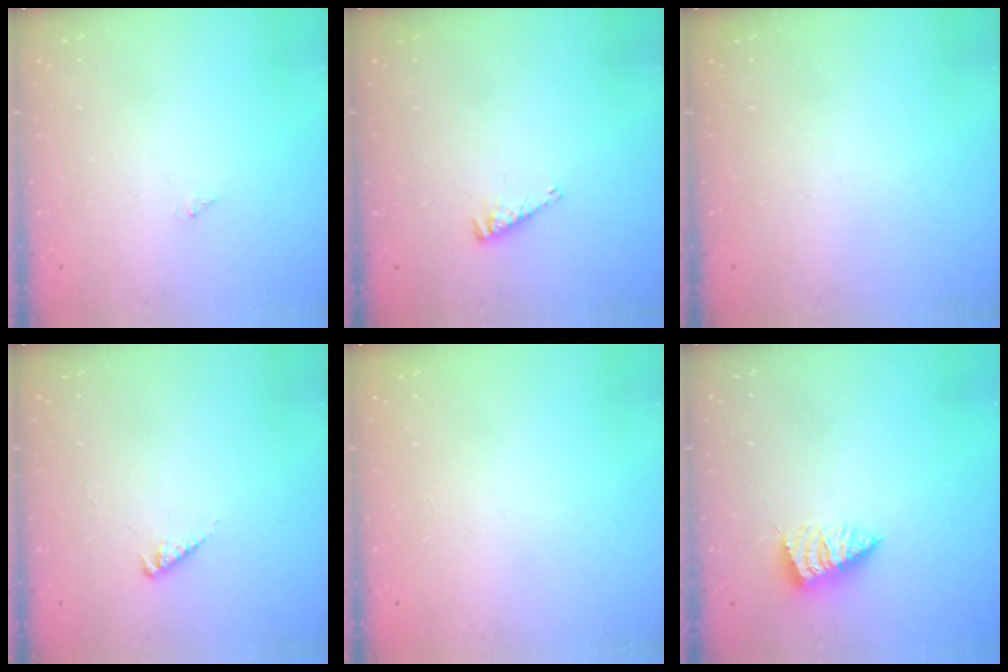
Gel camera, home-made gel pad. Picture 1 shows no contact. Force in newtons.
{"total": 4.0, "press": 4.0, "slide": 0.4}
{"total": 0.0}
{"total": 2.6, "press": 2.6, "slide": 0.4}
{"total": 0.0}
{"total": 0.9, "press": 0.9, "slide": 0.1}